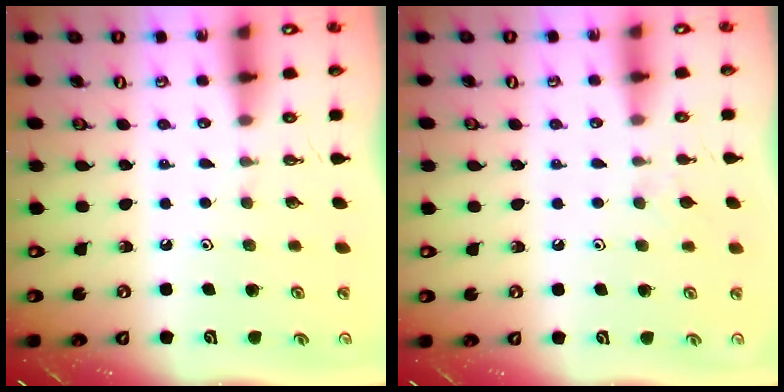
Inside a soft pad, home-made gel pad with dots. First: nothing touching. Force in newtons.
{"total": 3.7, "press": 3.7, "slide": 0.7}